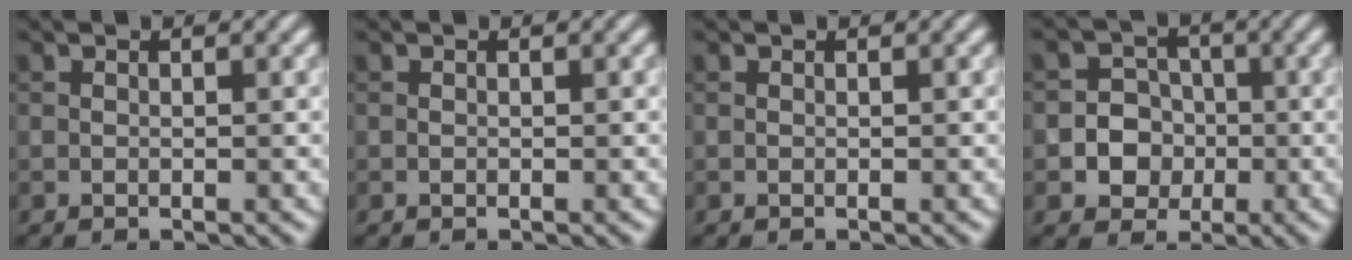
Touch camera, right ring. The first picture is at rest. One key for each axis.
{"total": 0.0}
{"total": 0.0}
{"total": 5.0, "fx": -1.1, "fy": 4.8, "fz": 1.3, "tx": -0.001, "ty": 0.015, "tz": -0.039}